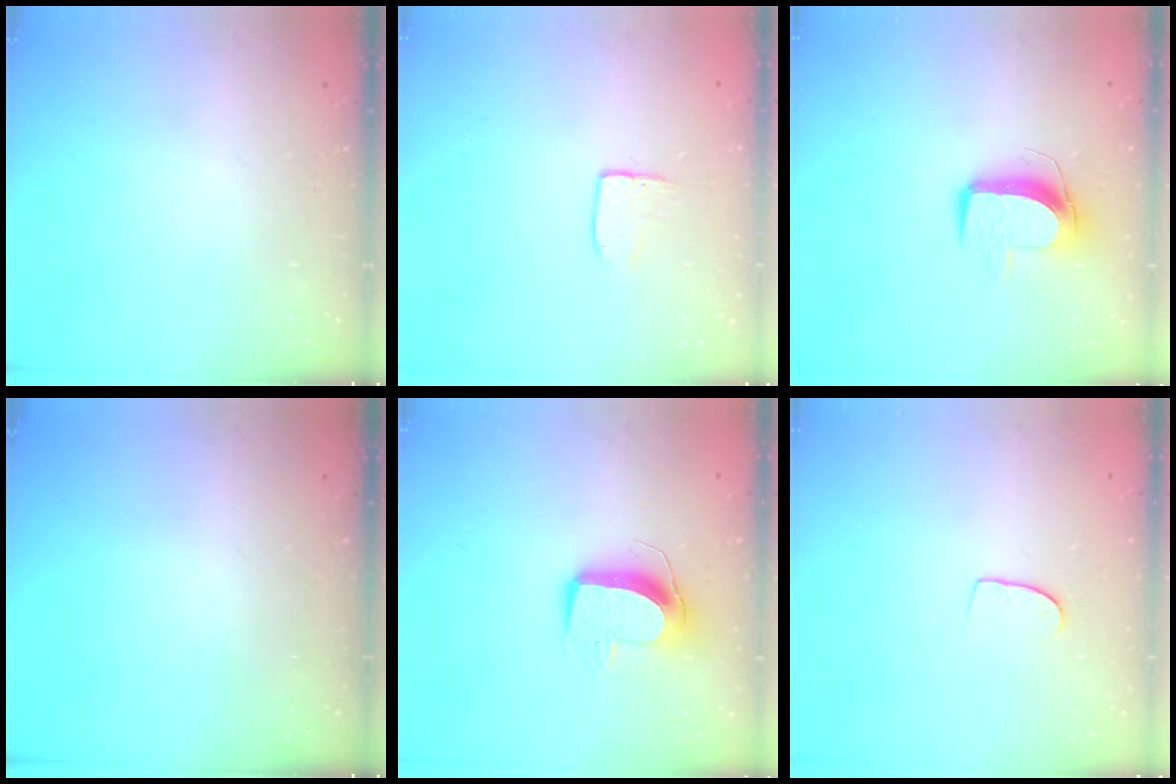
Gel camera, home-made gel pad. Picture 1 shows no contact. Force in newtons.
{"total": 6.8, "press": 6.8, "slide": 0.5}
{"total": 9.9, "press": 9.9, "slide": 0.6}
{"total": 0.0}
{"total": 12.1, "press": 12.1, "slide": 1.0}
{"total": 6.8, "press": 6.8, "slide": 0.6}